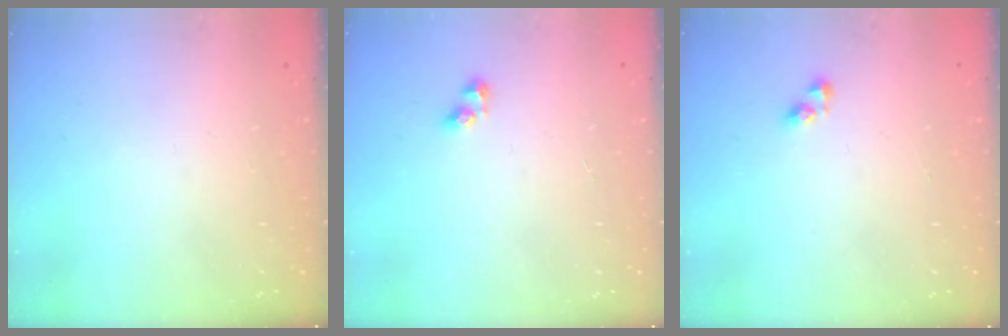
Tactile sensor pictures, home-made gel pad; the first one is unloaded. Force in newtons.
{"total": 2.6, "press": 2.3, "slide": 1.1}
{"total": 3.7, "press": 3.7, "slide": 0.7}